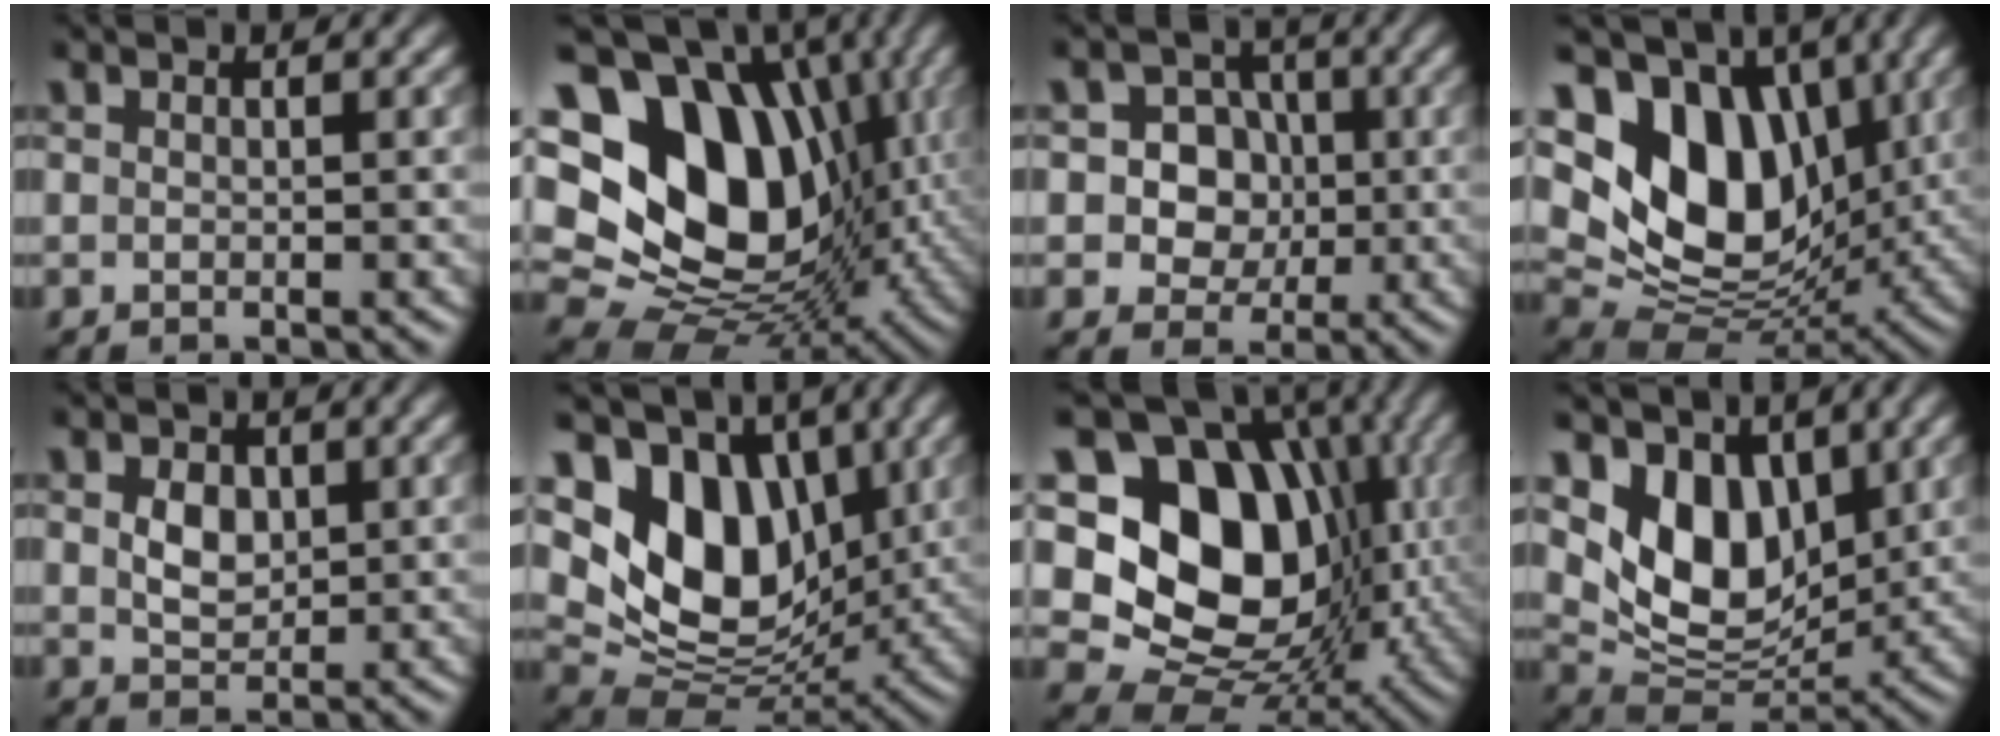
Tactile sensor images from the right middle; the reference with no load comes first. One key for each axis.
{"total": 18.7, "fx": 4.5, "fy": 13.6, "fz": 12.1, "tx": -0.219, "ty": 0.011, "tz": 0.089}
{"total": 6.5, "fx": 0.5, "fy": 6.0, "fz": 2.6, "tx": -0.024, "ty": 0.029, "tz": -0.009}
{"total": 13.8, "fx": 4.2, "fy": 9.4, "fz": 9.3, "tx": -0.177, "ty": 0.005, "tz": 0.074}
{"total": 2.7, "fx": 0.6, "fy": 2.0, "fz": 1.8, "tx": -0.038, "ty": -0.002, "tz": 0.011}
{"total": 11.9, "fx": 3.6, "fy": 8.1, "fz": 7.9, "tx": -0.145, "ty": -0.004, "tz": 0.059}
{"total": 16.4, "fx": 2.6, "fy": 12.5, "fz": 10.3, "tx": -0.167, "ty": 0.011, "tz": 0.045}
{"total": 7.7, "fx": 3.1, "fy": 5.1, "fz": 4.8, "tx": -0.092, "ty": -0.022, "tz": 0.051}